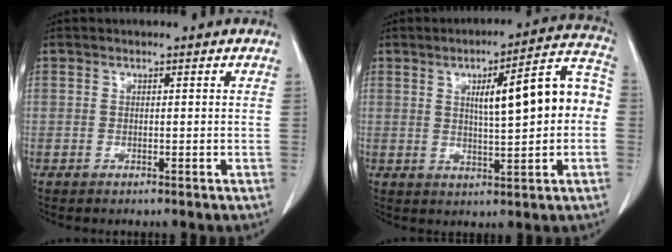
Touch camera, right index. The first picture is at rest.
{"total": 12.6, "force": [1.2, 2.2, 12.4], "torque": [-0.167, 0.038, 0.019]}